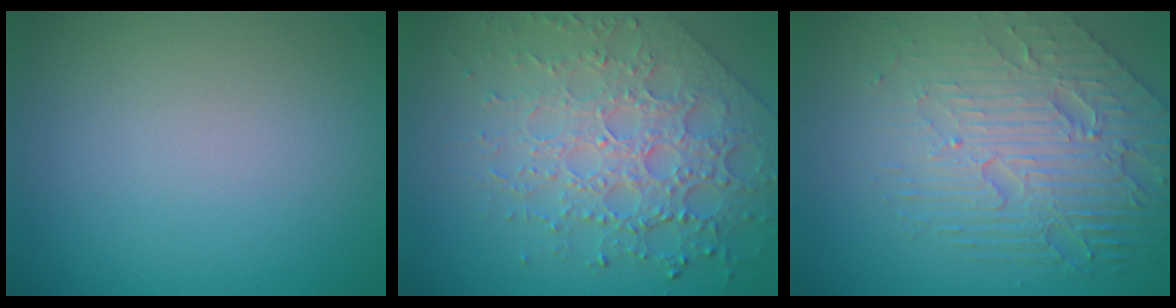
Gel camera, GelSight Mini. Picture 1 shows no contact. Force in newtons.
{"total": 7.6, "press": 5.5, "slide": 5.2}
{"total": 7.7, "press": 5.3, "slide": 5.5}